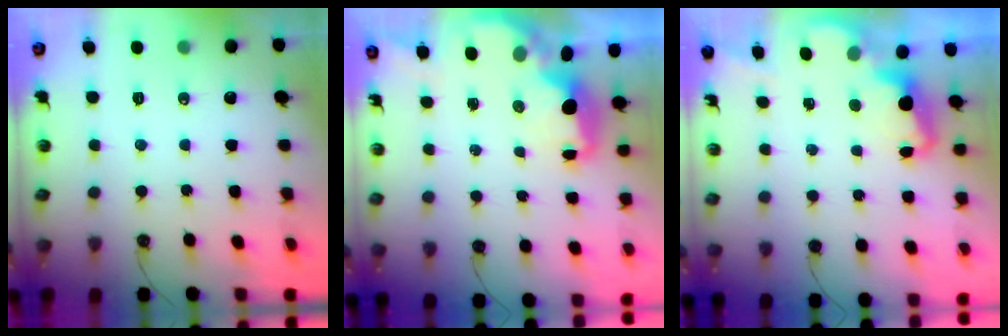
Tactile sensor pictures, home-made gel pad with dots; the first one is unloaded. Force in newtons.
{"total": 2.9, "press": 2.8, "slide": 0.4}
{"total": 2.3, "press": 2.2, "slide": 0.7}